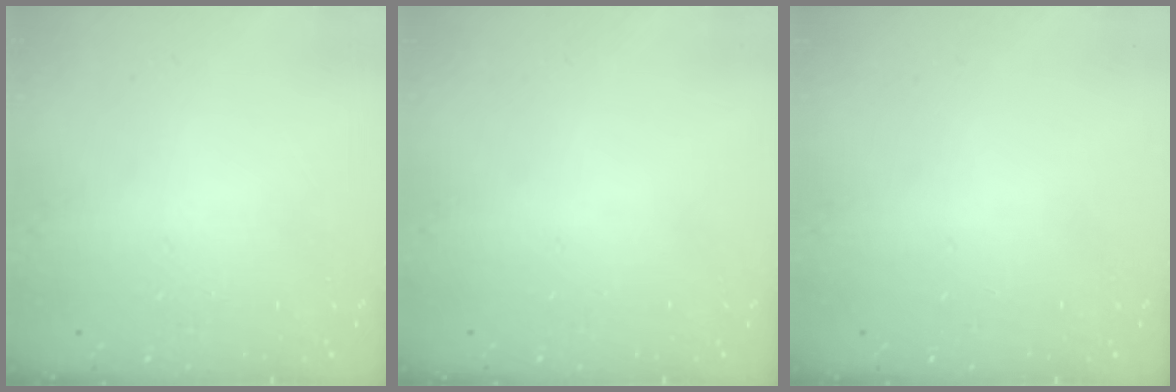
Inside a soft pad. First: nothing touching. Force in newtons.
{"total": 0.0}
{"total": 0.0}